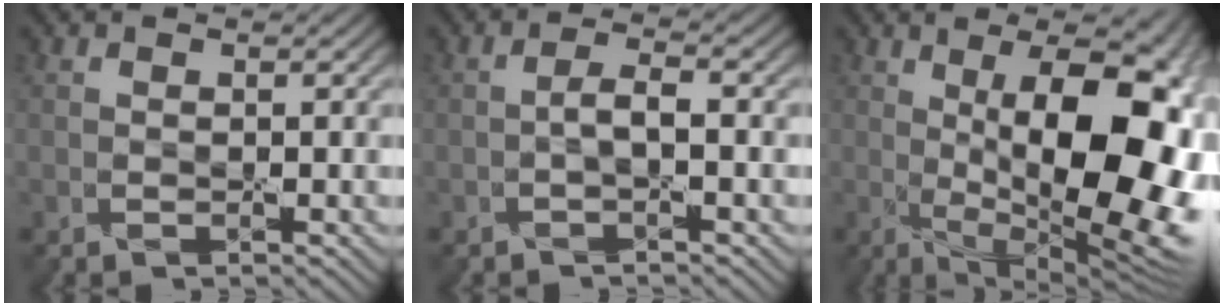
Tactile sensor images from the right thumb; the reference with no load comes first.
{"total": 1.8, "force": [-0.4, 0.4, 1.7], "torque": [-0.032, 0.011, -0.013]}
{"total": 20.8, "force": [0.6, 9.4, 18.5], "torque": [-0.226, 0.013, 0.017]}